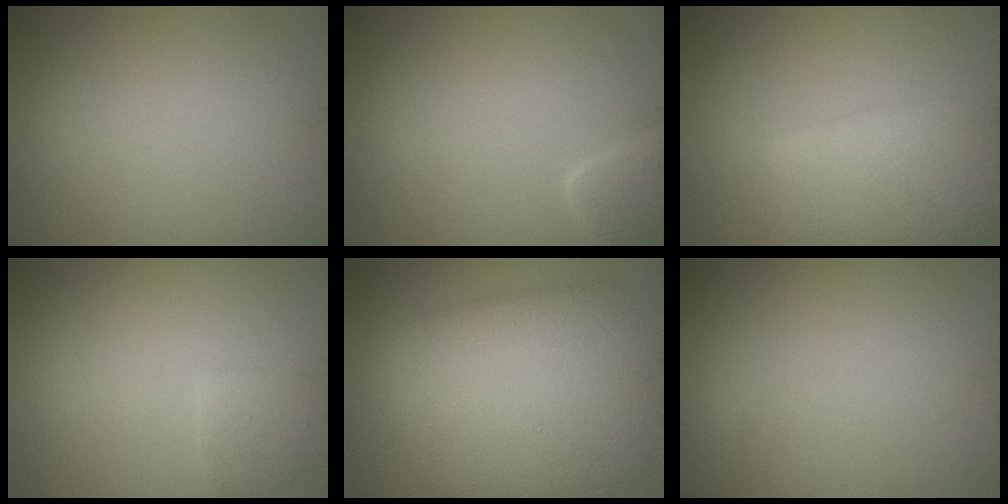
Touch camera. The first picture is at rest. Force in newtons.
{"total": 3.1, "press": 3.1, "slide": 0.3}
{"total": 7.1, "press": 7.1, "slide": 0.3}
{"total": 1.9, "press": 1.9, "slide": 0.1}
{"total": 11.6, "press": 11.6, "slide": 0.5}
{"total": 0.7, "press": 0.7, "slide": 0.0}